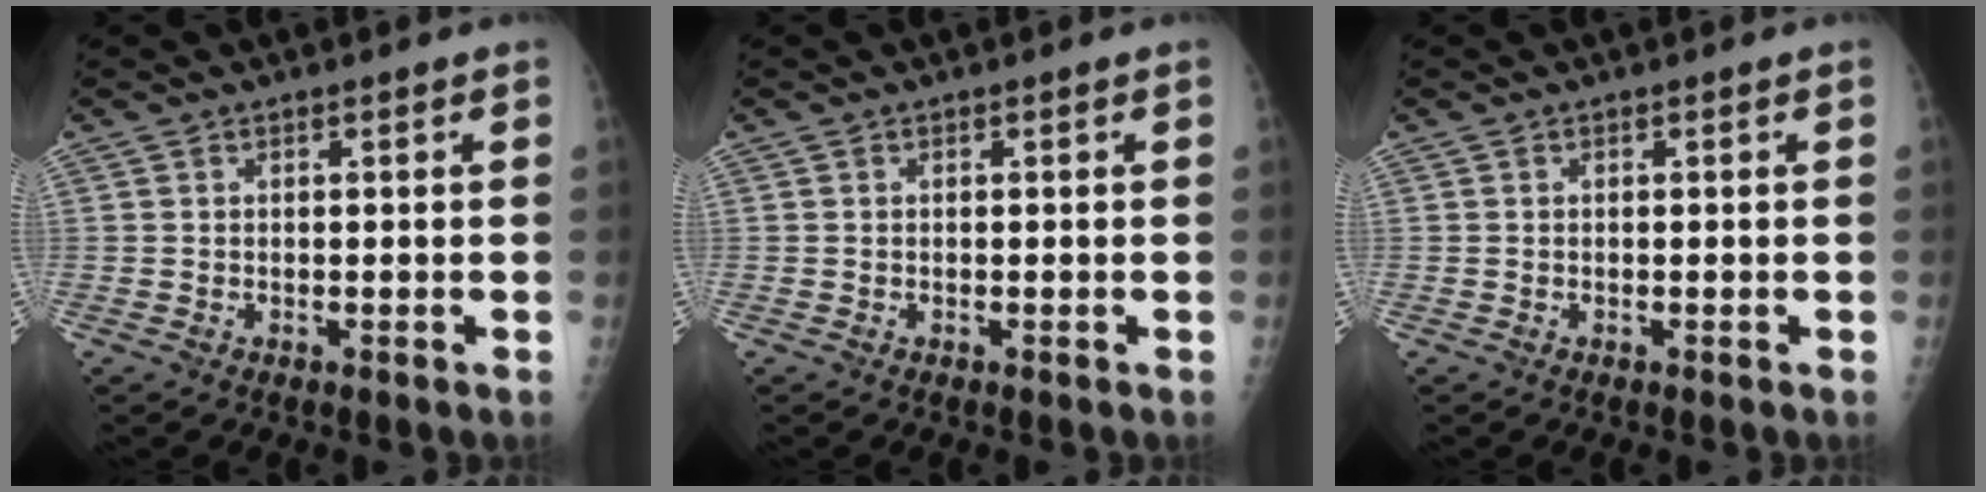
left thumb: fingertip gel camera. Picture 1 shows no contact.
{"total": 0.0}
{"total": 0.0}